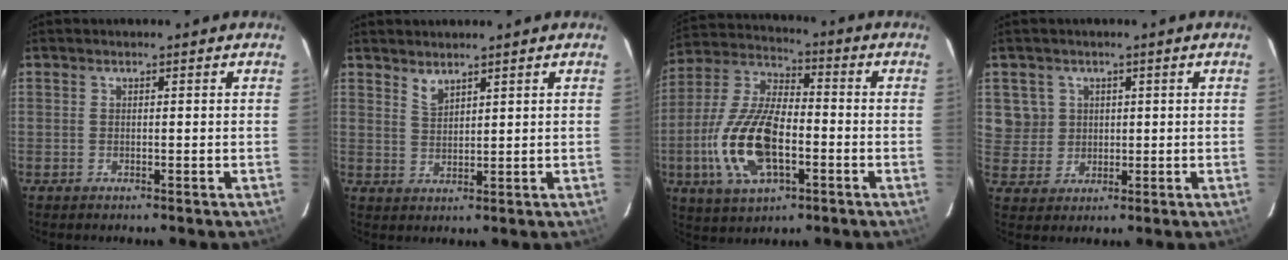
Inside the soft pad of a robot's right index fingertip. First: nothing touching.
{"total": 2.6, "force": [2.3, 0.6, 1.0], "torque": [-0.017, 0.002, 0.044]}
{"total": 17.1, "force": [-4.8, 7.8, 14.5], "torque": [-0.315, -0.004, -0.089]}
{"total": 5.5, "force": [1.6, 5.2, 0.6], "torque": [-0.002, 0.011, 0.038]}